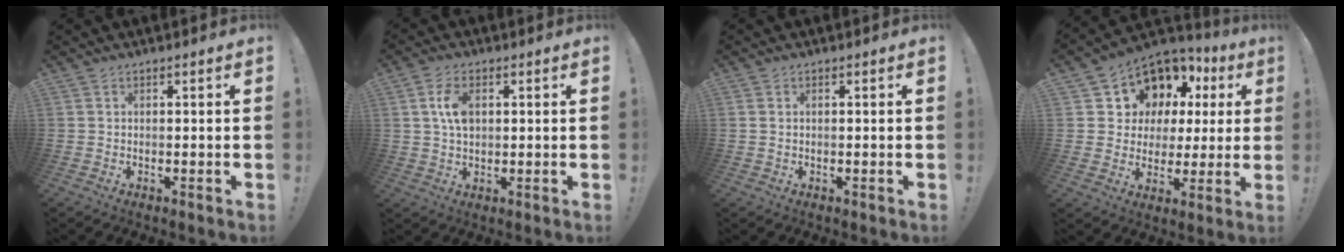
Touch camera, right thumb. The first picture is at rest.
{"total": 6.9, "force": [1.6, 4.2, 5.3], "torque": [-0.096, 0.002, 0.026]}
{"total": 0.6, "force": [0.3, 0.3, 0.4], "torque": [-0.017, 0.004, 0.008]}
{"total": 10.3, "force": [6.0, 7.9, 2.8], "torque": [-0.045, -0.059, 0.127]}